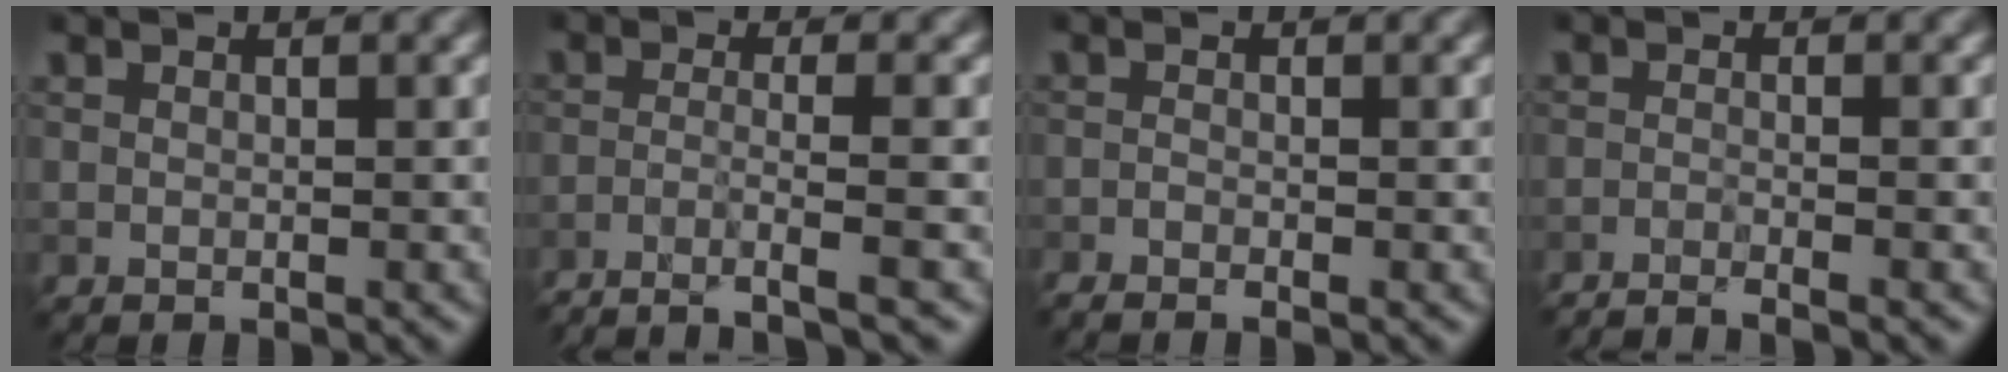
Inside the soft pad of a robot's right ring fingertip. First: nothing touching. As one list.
[{"total": 4.5, "force": [-3.1, 0.5, 3.2], "torque": [-0.041, 0.004, -0.069]}, {"total": 1.5, "force": [-1.1, 0.2, 1.0], "torque": [-0.026, -0.005, -0.028]}, {"total": 3.1, "force": [-2.5, 0.4, 1.7], "torque": [-0.022, 0.001, -0.051]}]